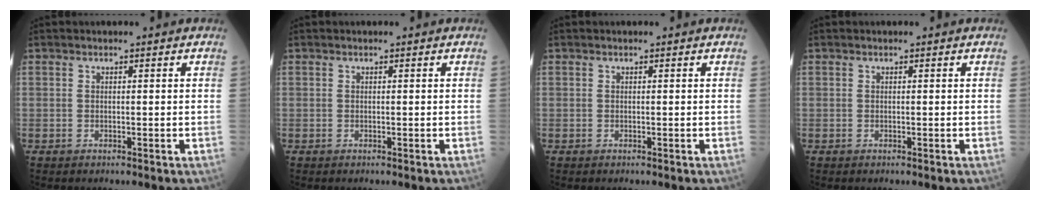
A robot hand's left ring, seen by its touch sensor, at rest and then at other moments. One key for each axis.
{"total": 0.0}
{"total": 0.0}
{"total": 0.0}